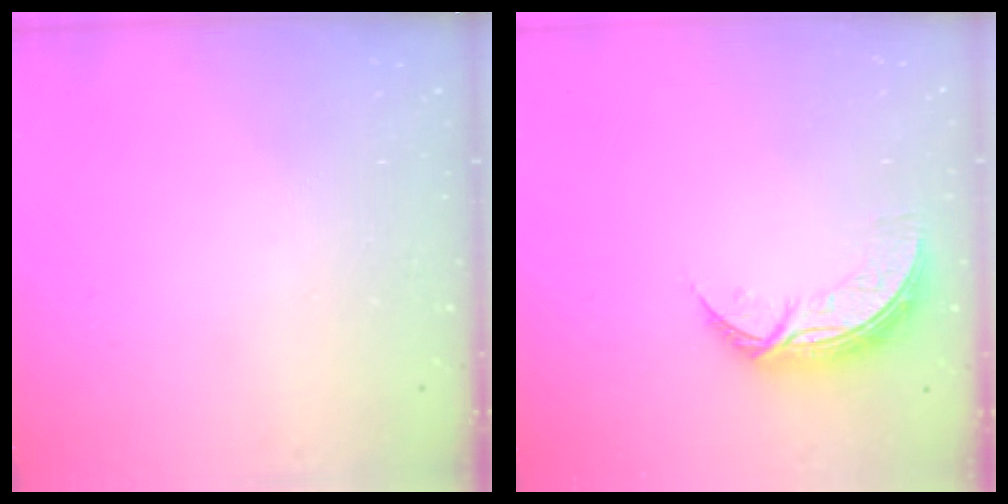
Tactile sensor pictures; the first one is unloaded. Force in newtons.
{"total": 8.5, "press": 8.5, "slide": 0.3}